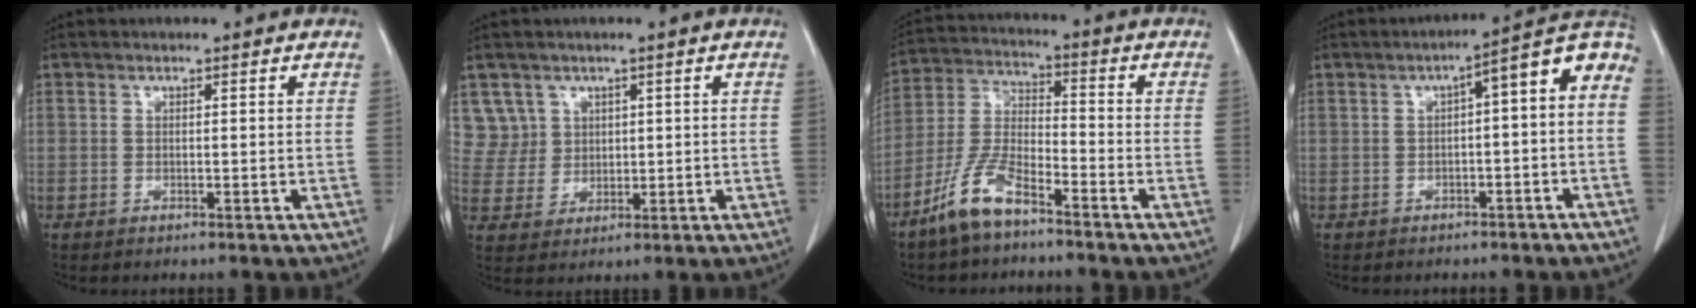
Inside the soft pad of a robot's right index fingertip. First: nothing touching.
{"total": 5.5, "force": [2.6, 4.8, -0.4], "torque": [0.014, 0.012, 0.060]}
{"total": 9.1, "force": [-6.5, 2.3, 5.9], "torque": [-0.134, -0.008, -0.133]}
{"total": 9.0, "force": [-0.2, 2.4, 8.7], "torque": [-0.117, 0.038, -0.007]}